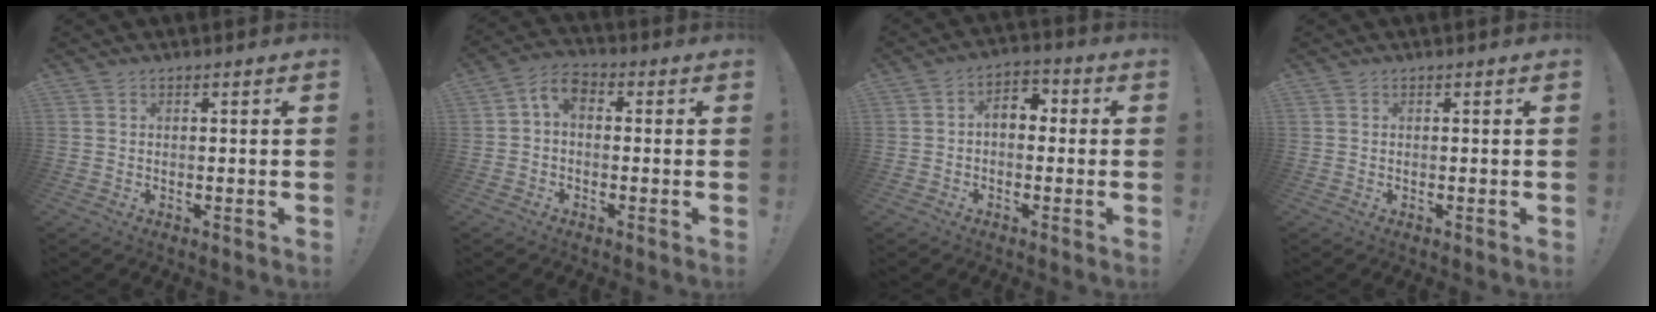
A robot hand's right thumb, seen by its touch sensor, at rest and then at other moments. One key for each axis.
{"total": 5.4, "fx": 0.1, "fy": 3.5, "fz": 4.1, "tx": -0.081, "ty": 0.009, "tz": 0.005}
{"total": 6.1, "fx": 0.3, "fy": 4.3, "fz": 4.3, "tx": -0.072, "ty": 0.010, "tz": 0.007}
{"total": 0.0}